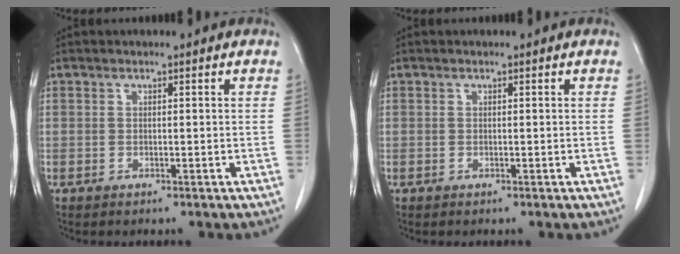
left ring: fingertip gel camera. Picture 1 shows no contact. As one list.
[{"total": 0.0}]